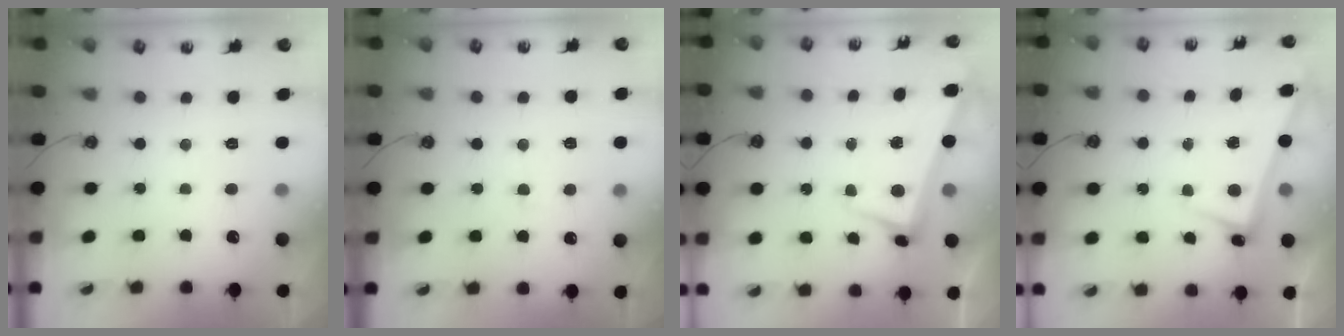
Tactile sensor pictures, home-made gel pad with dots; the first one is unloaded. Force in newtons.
{"total": 1.2, "press": 0.9, "slide": 0.7}
{"total": 1.3, "press": 0.2, "slide": 1.3}
{"total": 2.5, "press": 2.4, "slide": 0.9}